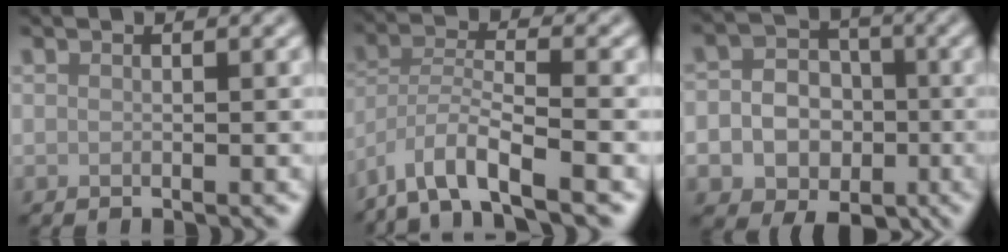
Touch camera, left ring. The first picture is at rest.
{"total": 6.5, "force": [-4.6, 1.3, 4.3], "torque": [-0.077, -0.001, -0.095]}
{"total": 8.8, "force": [-2.3, 7.7, 3.6], "torque": [-0.048, -0.008, -0.054]}